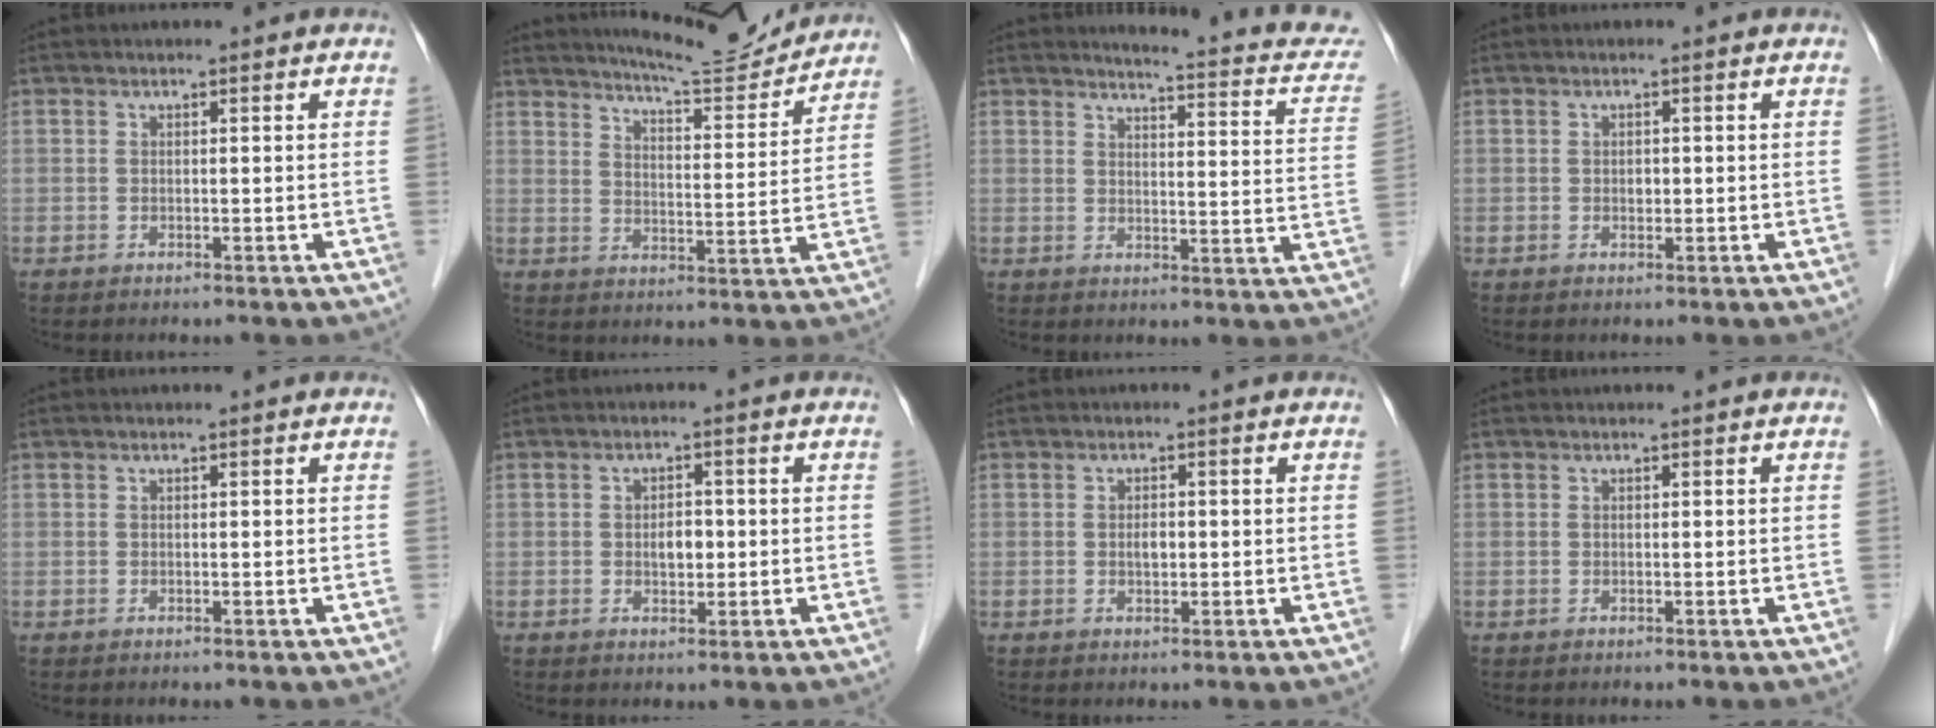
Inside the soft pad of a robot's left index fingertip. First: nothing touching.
{"total": 11.8, "force": [11.5, 0.5, 2.7], "torque": [-0.044, -0.010, 0.159]}
{"total": 13.3, "force": [12.2, 1.9, 5.1], "torque": [-0.048, -0.037, 0.114]}
{"total": 0.9, "force": [-0.1, 0.7, 0.6], "torque": [-0.010, 0.000, -0.001]}
{"total": 0.0}
{"total": 2.7, "force": [-0.2, 1.6, 2.2], "torque": [-0.036, 0.002, -0.001]}
{"total": 1.5, "force": [-0.1, 0.8, 1.3], "torque": [-0.024, 0.000, -0.001]}
{"total": 0.0}